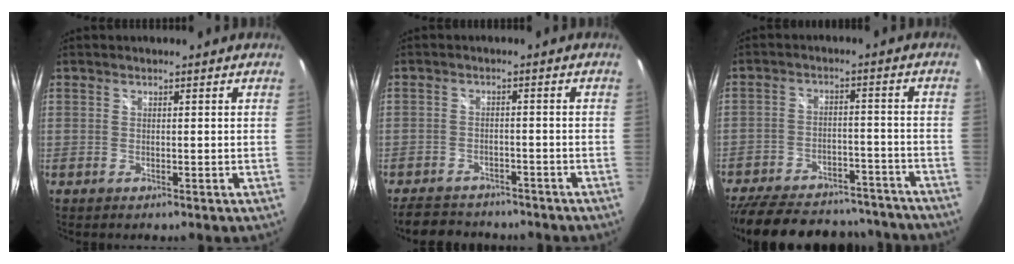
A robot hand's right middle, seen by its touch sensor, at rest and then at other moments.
{"total": 8.1, "force": [-7.0, 3.6, 2.2], "torque": [-0.062, 0.008, -0.102]}
{"total": 27.5, "force": [-23.1, 10.2, 10.8], "torque": [-0.232, 0.016, -0.302]}